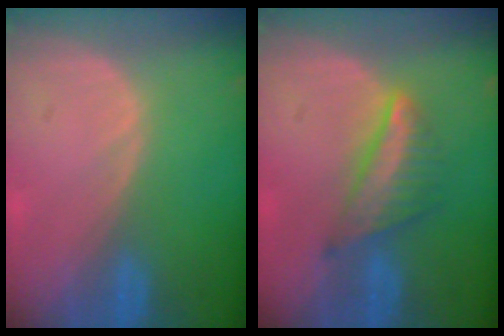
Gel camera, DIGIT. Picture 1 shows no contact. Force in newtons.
{"total": 6.3, "press": 5.8, "slide": 2.6}